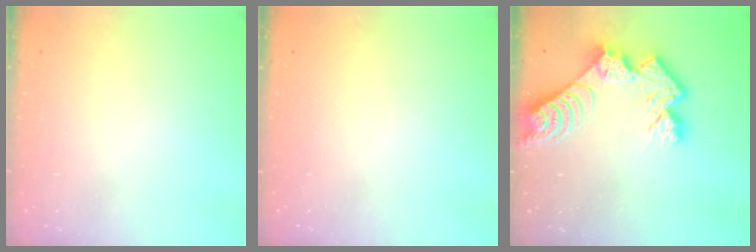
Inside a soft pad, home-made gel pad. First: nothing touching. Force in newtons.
{"total": 0.0}
{"total": 11.9, "press": 11.8, "slide": 1.0}